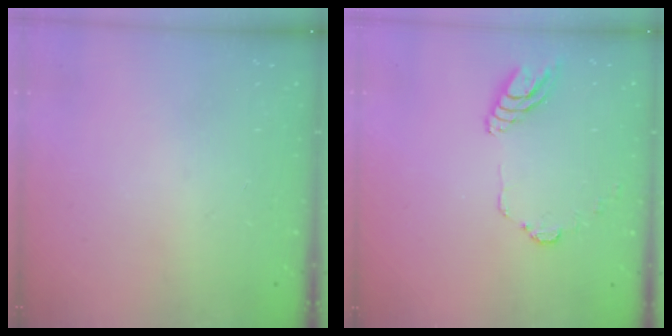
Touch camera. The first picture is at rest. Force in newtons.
{"total": 11.2, "press": 11.1, "slide": 1.6}